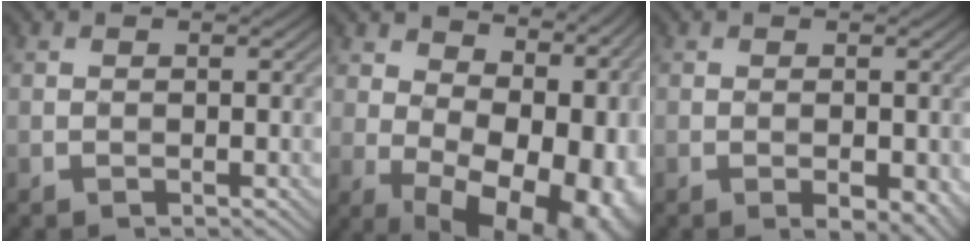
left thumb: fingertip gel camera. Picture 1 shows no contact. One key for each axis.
{"total": 16.6, "fx": 0.1, "fy": 10.5, "fz": 12.8, "tx": -0.150, "ty": -0.022, "tz": 0.054}
{"total": 3.1, "fx": -1.3, "fy": 1.3, "fz": 2.5, "tx": -0.033, "ty": -0.003, "tz": -0.011}